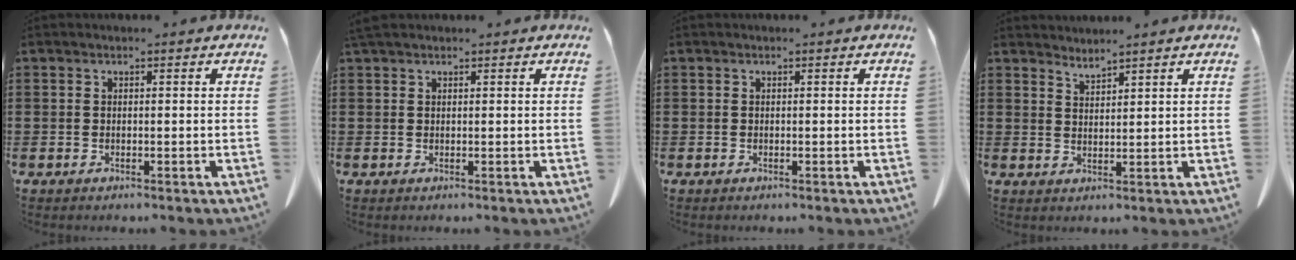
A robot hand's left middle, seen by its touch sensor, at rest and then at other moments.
{"total": 1.1, "force": [0.9, 0.2, 0.5], "torque": [-0.013, -0.001, 0.019]}
{"total": 0.0}
{"total": 2.2, "force": [2.2, -0.5, -0.1], "torque": [-0.004, -0.008, 0.043]}